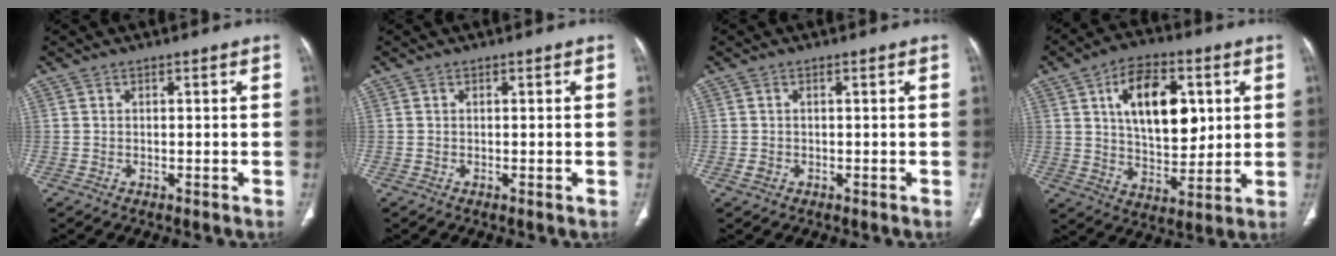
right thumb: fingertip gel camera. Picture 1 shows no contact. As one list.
[{"total": 0.0}, {"total": 0.8, "force": [-0.3, 0.7, 0.4], "torque": [-0.007, 0.000, -0.003]}, {"total": 16.7, "force": [4.8, 9.5, 12.8], "torque": [-0.165, -0.021, 0.082]}]